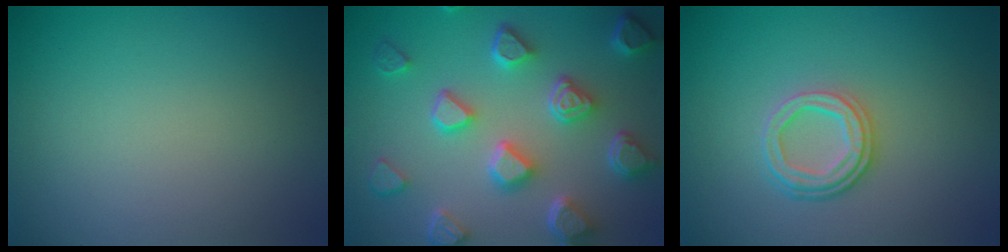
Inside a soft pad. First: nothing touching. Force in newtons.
{"total": 7.2, "press": 5.8, "slide": 4.4}
{"total": 3.3, "press": 2.6, "slide": 2.1}